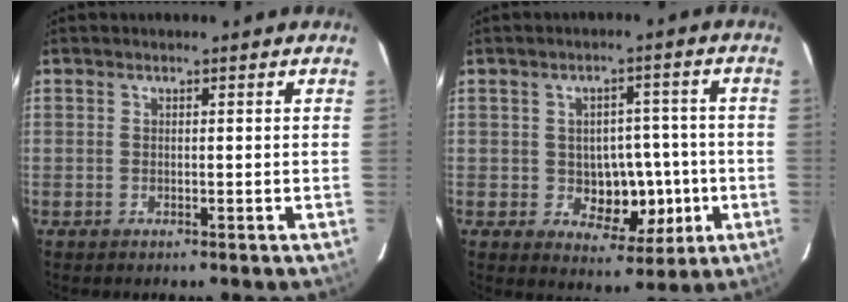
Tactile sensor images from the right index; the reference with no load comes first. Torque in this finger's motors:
{"motor_torque": [0.24, -0.14, 0.12, 0.03]}